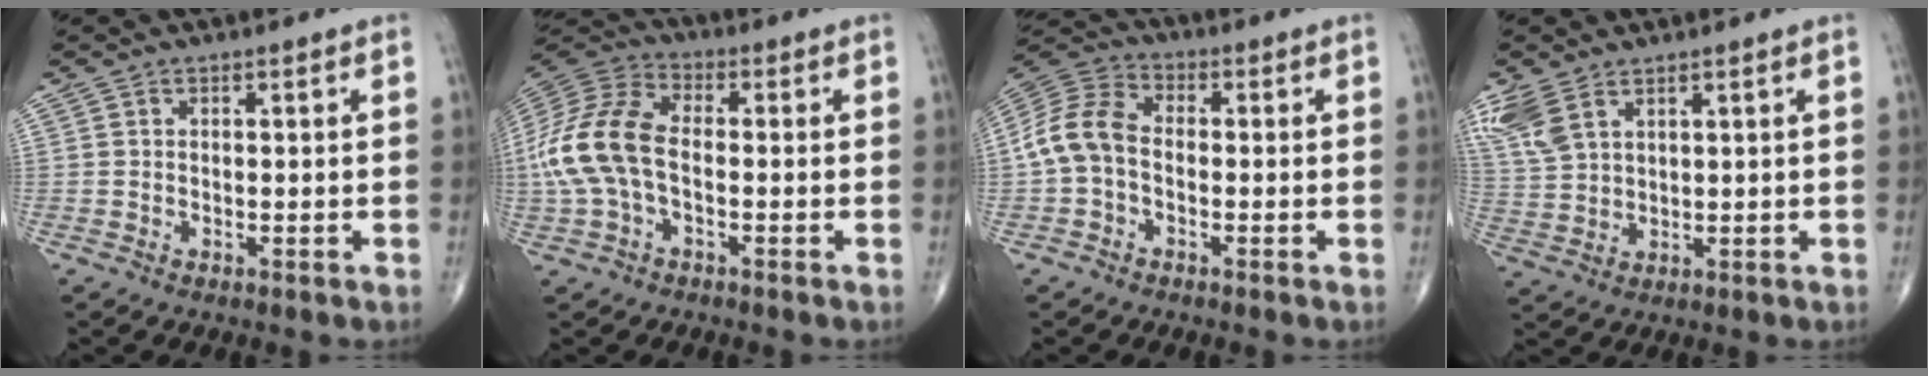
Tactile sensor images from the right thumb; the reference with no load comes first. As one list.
[{"total": 15.4, "force": [-1.7, 9.0, 12.3], "torque": [-0.275, 0.035, -0.035]}, {"total": 9.5, "force": [-1.3, 6.5, 6.8], "torque": [-0.135, 0.030, -0.041]}, {"total": 7.2, "force": [4.5, 3.6, 4.3], "torque": [-0.103, -0.004, 0.104]}]